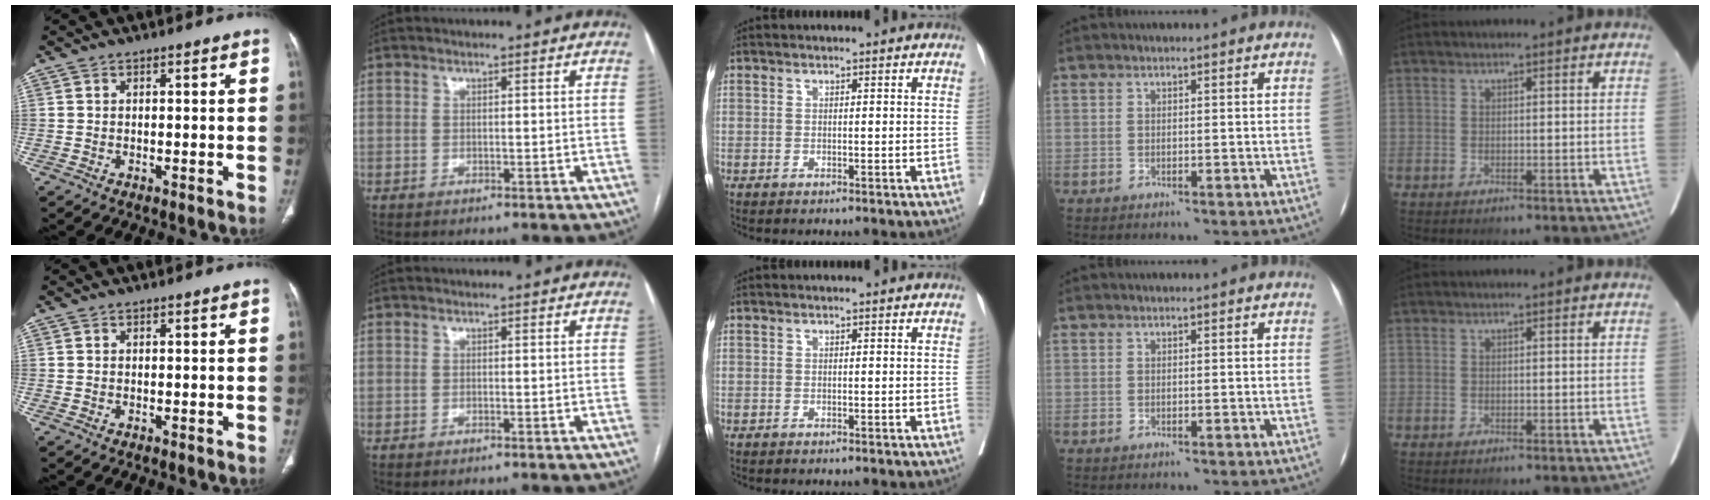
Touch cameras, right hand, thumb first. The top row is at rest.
{}